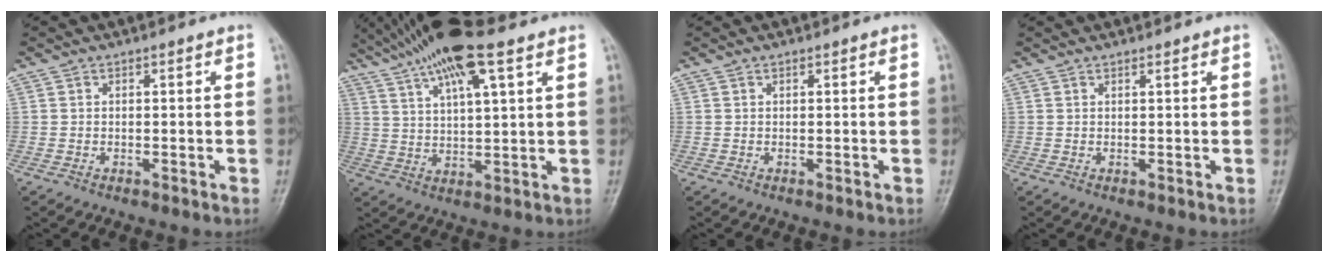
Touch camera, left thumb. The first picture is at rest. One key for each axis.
{"total": 14.5, "fx": 9.2, "fy": 3.1, "fz": 10.7, "tx": -0.195, "ty": -0.002, "tz": 0.166}
{"total": 0.0}
{"total": 0.8, "fx": 0.8, "fy": 0.0, "fz": 0.1, "tx": -0.002, "ty": -0.001, "tz": 0.014}